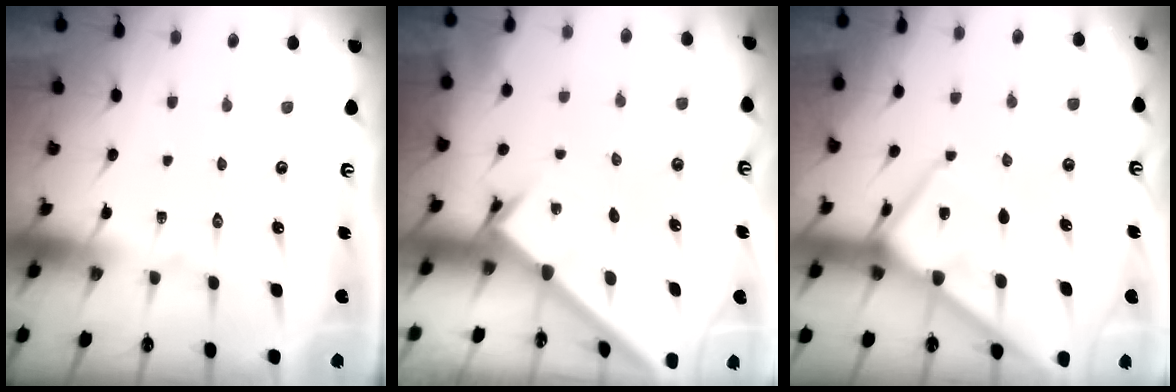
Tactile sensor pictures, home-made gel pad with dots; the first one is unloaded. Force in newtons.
{"total": 1.8, "press": 1.8, "slide": 0.1}
{"total": 9.6, "press": 9.5, "slide": 1.0}